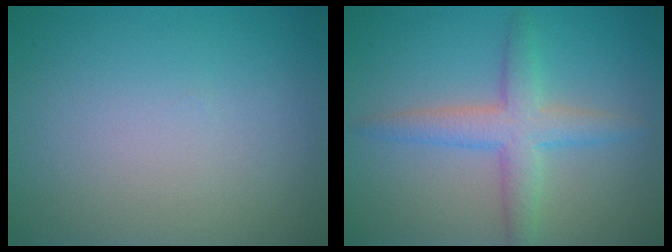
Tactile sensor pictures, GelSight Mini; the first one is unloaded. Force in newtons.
{"total": 3.9, "press": 3.9, "slide": 0.1}